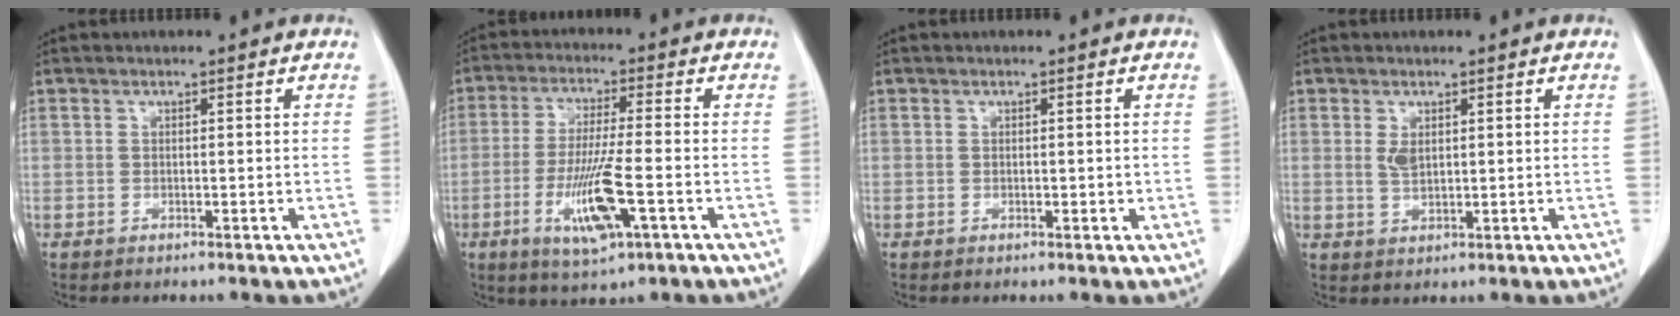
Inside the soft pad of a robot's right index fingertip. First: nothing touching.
{"total": 10.3, "force": [-3.5, 1.0, 9.7], "torque": [-0.190, -0.016, -0.061]}
{"total": 1.0, "force": [0.1, 0.5, 0.8], "torque": [-0.015, -0.004, 0.003]}
{"total": 2.6, "force": [0.9, 1.3, 2.1], "torque": [-0.043, -0.002, 0.022]}